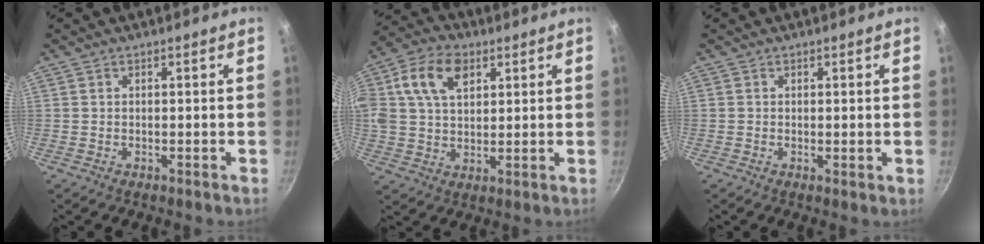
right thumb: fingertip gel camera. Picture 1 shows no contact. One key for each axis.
{"total": 14.6, "fx": 5.1, "fy": 9.6, "fz": 9.7, "tx": -0.179, "ty": 0.013, "tz": 0.083}
{"total": 0.6, "fx": 0.2, "fy": 0.3, "fz": 0.5, "tx": -0.006, "ty": -0.007, "tz": 0.000}